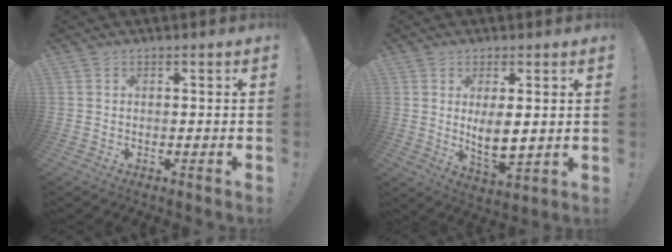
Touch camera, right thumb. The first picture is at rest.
{"total": 7.9, "force": [1.8, 3.3, 6.9], "torque": [-0.108, -0.026, 0.030]}